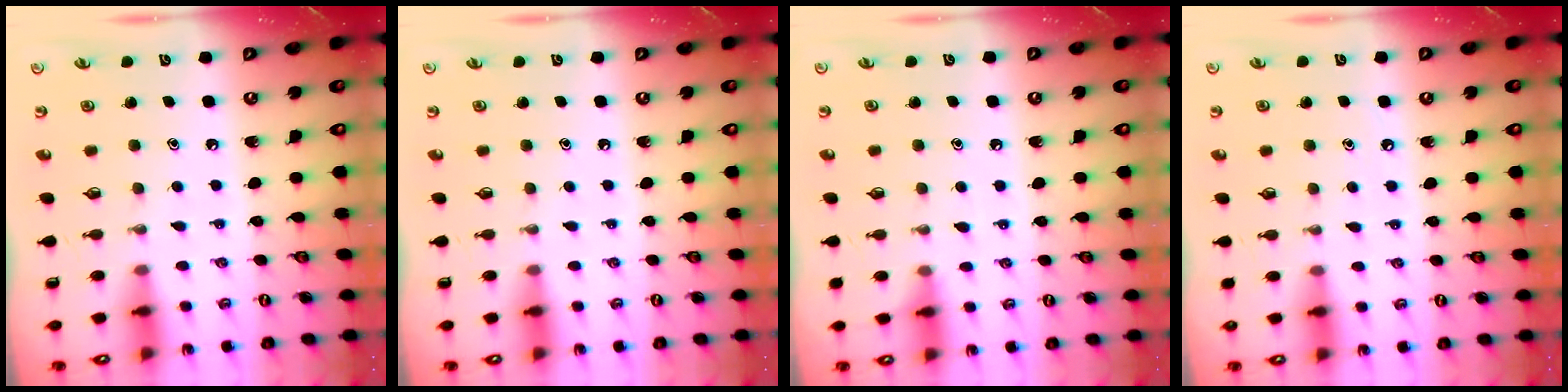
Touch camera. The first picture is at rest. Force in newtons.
{"total": 0.0}
{"total": 4.7, "press": 4.7, "slide": 0.7}
{"total": 3.7, "press": 3.7, "slide": 0.4}